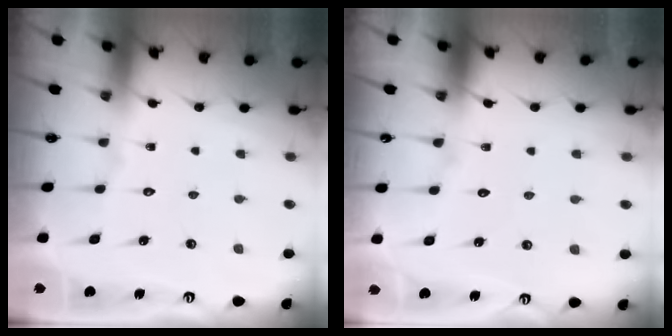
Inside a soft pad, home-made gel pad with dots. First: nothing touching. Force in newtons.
{"total": 5.4, "press": 5.3, "slide": 0.6}